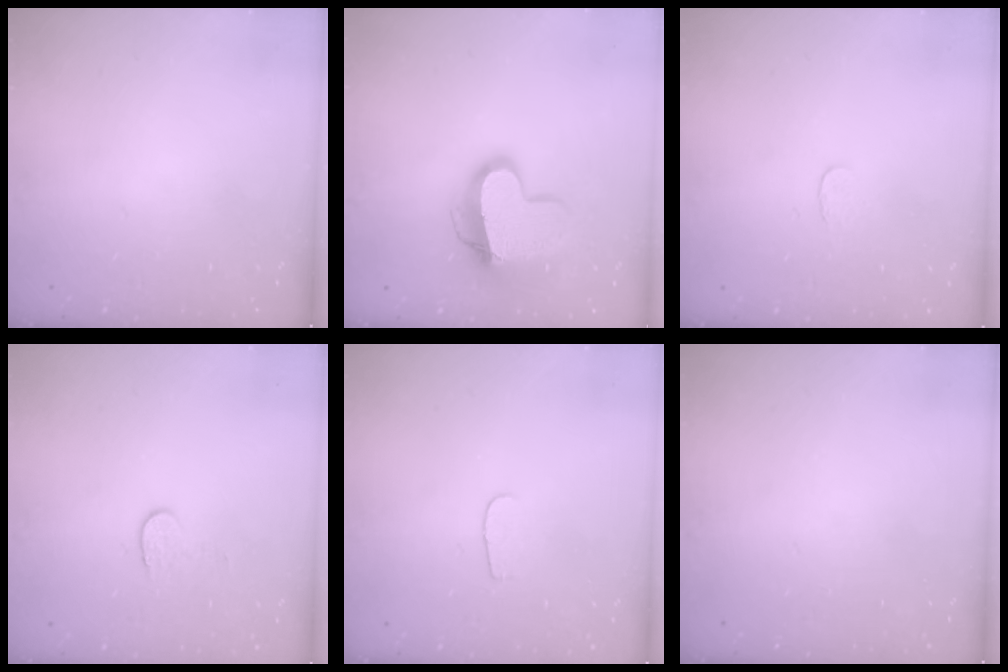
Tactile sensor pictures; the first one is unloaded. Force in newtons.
{"total": 14.7, "press": 14.6, "slide": 1.3}
{"total": 3.0, "press": 3.0, "slide": 0.2}
{"total": 5.9, "press": 5.9, "slide": 0.5}
{"total": 3.8, "press": 3.7, "slide": 0.4}
{"total": 0.0}